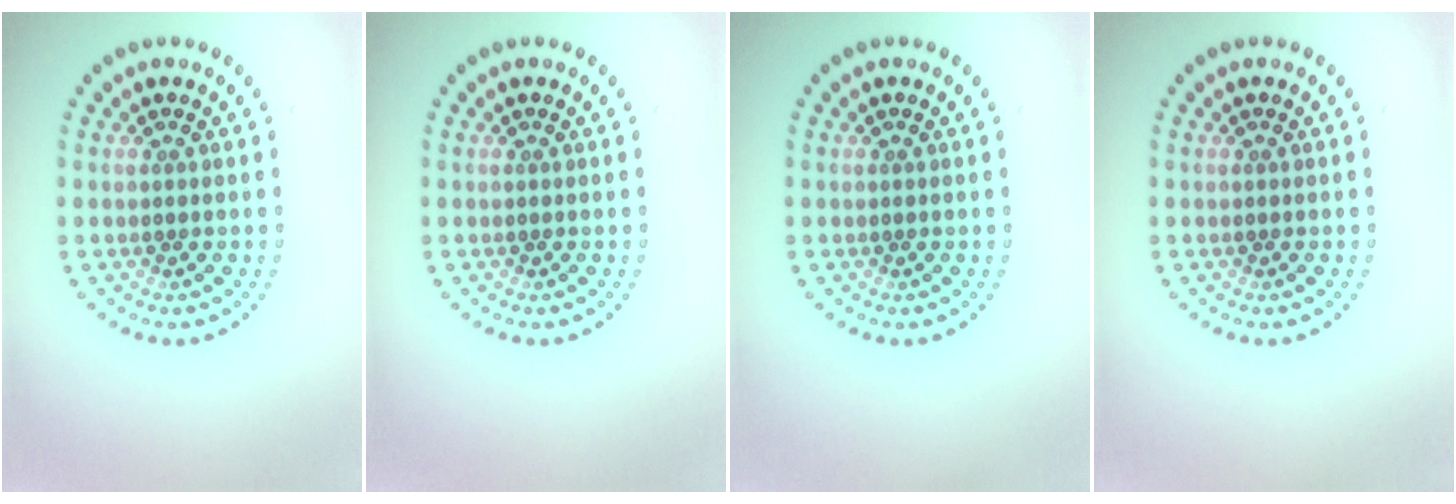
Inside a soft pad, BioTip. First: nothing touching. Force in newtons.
{"total": 0.0}
{"total": 0.0}
{"total": 0.0}